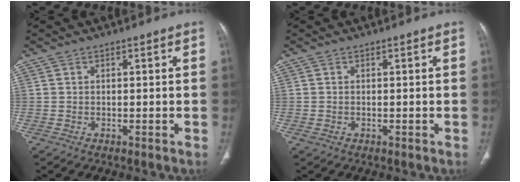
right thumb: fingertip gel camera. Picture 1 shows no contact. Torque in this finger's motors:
{"motor_torque": [0.18, -0.01, -0.04, -0.09, -0.02]}